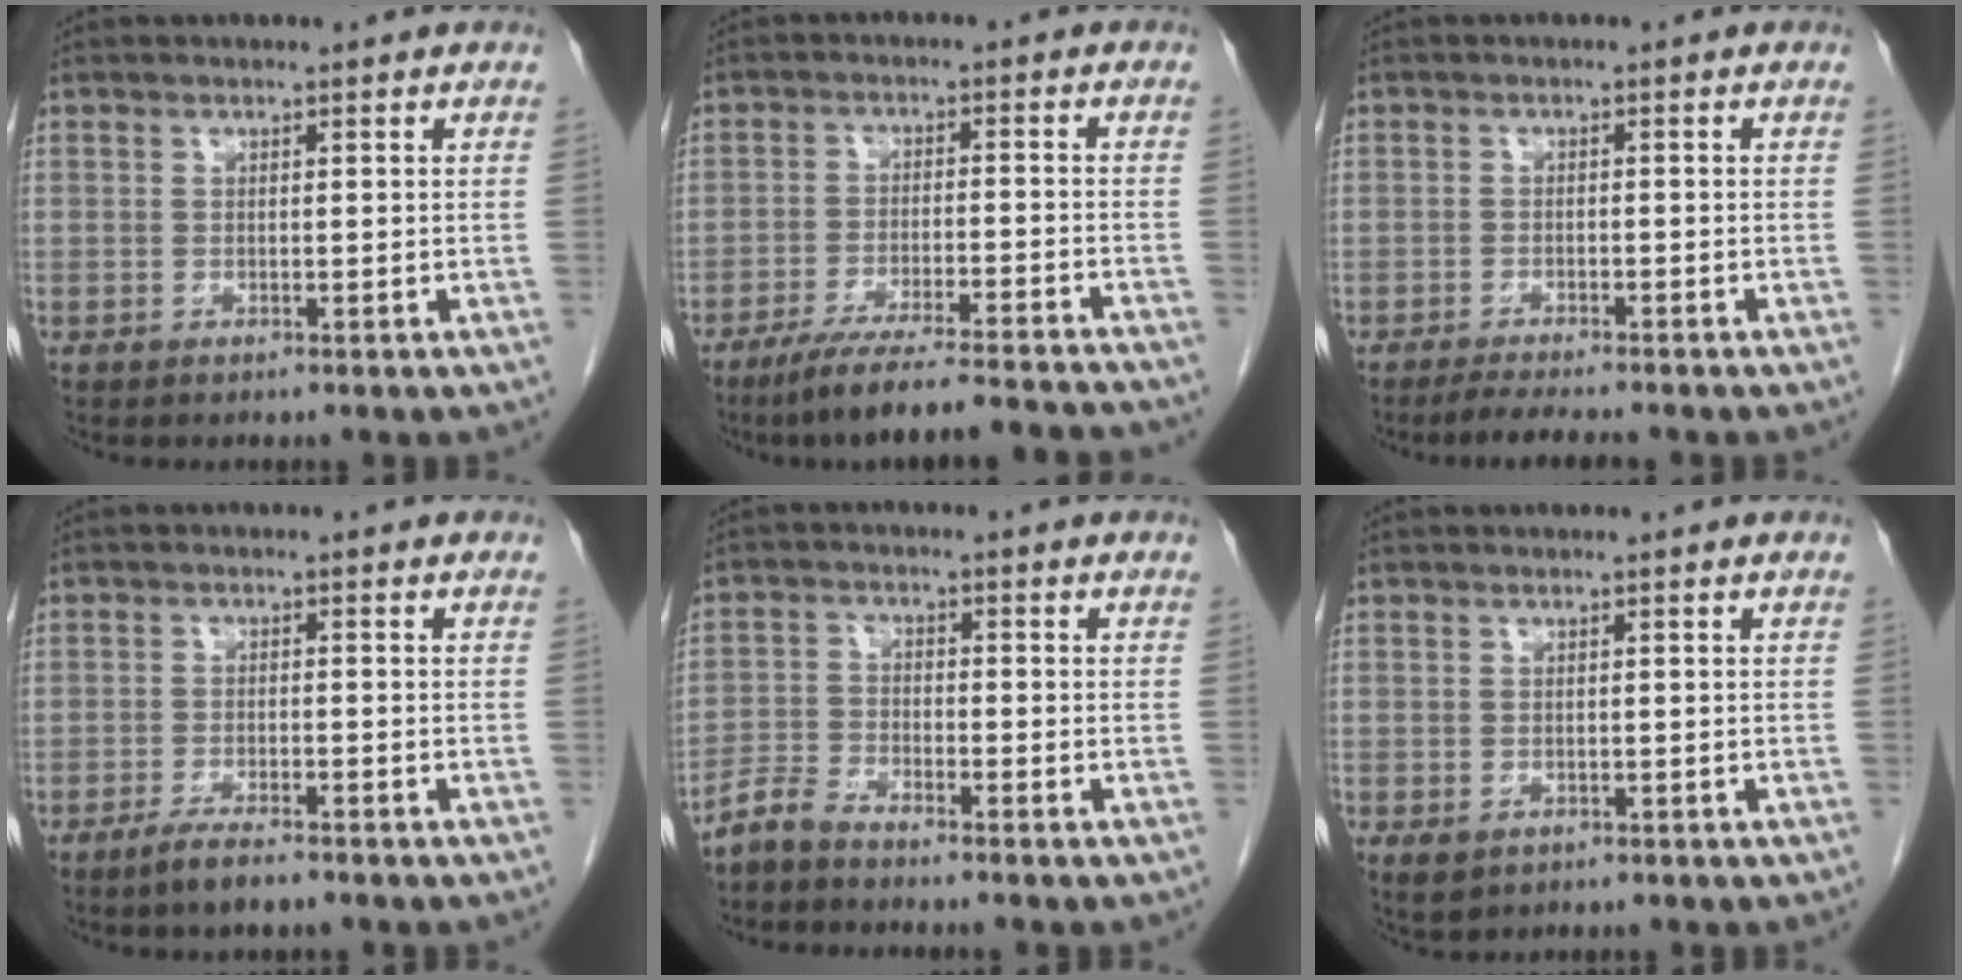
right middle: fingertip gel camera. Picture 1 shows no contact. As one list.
[{"total": 15.8, "force": [-14.1, 0.2, 7.2], "torque": [-0.102, -0.028, -0.209]}, {"total": 4.2, "force": [-3.7, 0.5, 2.0], "torque": [-0.034, -0.012, -0.060]}, {"total": 3.8, "force": [-2.9, 0.5, 2.4], "torque": [-0.049, -0.005, -0.053]}, {"total": 3.3, "force": [-3.2, 0.4, 0.6], "torque": [-0.014, -0.008, -0.067]}, {"total": 2.1, "force": [-0.8, 1.5, 1.2], "torque": [-0.019, -0.002, 0.000]}]